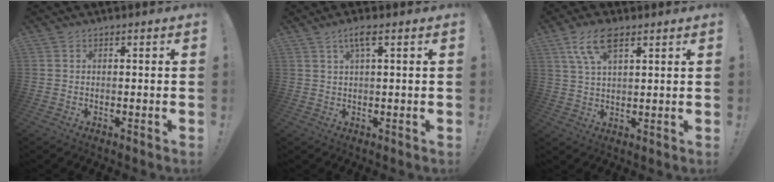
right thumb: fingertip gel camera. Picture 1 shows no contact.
{"total": 4.0, "force": [1.8, 0.6, 3.5], "torque": [-0.068, 0.002, 0.028]}
{"total": 9.3, "force": [5.0, 4.1, 6.7], "torque": [-0.127, -0.004, 0.096]}